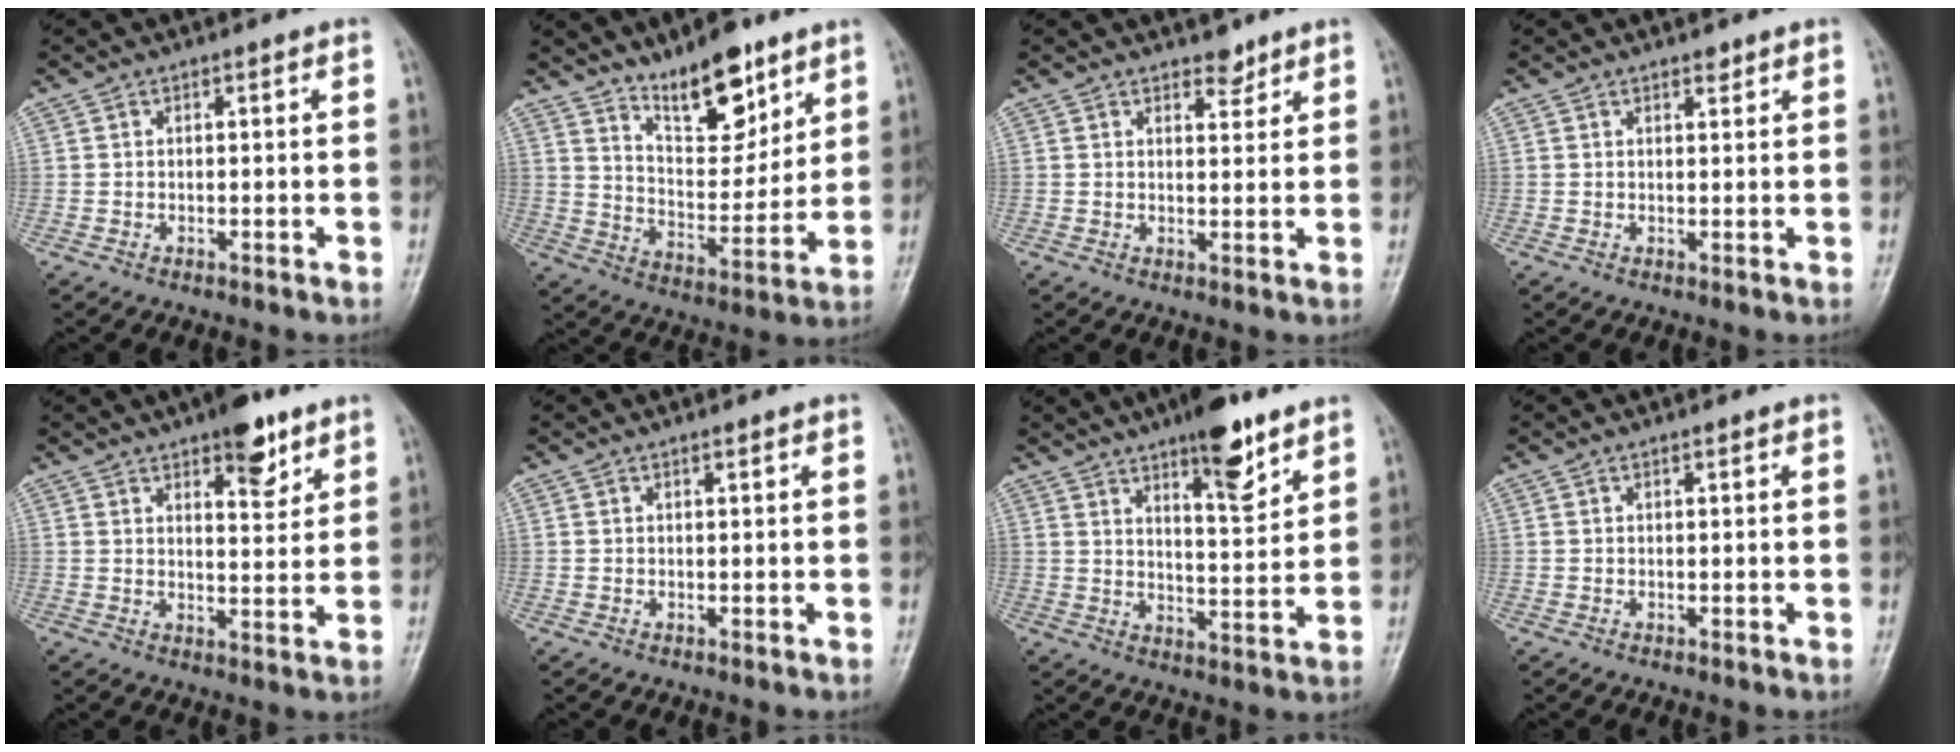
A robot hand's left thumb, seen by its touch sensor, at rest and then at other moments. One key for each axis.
{"total": 13.4, "fx": 9.4, "fy": 5.4, "fz": 7.9, "tx": -0.091, "ty": -0.071, "tz": 0.168}
{"total": 2.8, "fx": 2.3, "fy": 1.3, "fz": 1.0, "tx": 0.001, "ty": -0.016, "tz": 0.033}
{"total": 1.4, "fx": 1.1, "fy": 0.5, "fz": 0.6, "tx": -0.004, "ty": -0.008, "tz": 0.016}
{"total": 8.2, "fx": 5.3, "fy": 3.1, "fz": 5.5, "tx": -0.056, "ty": -0.030, "tz": 0.074}
{"total": 0.7, "fx": 0.6, "fy": 0.1, "fz": 0.4, "tx": -0.007, "ty": -0.004, "tz": 0.010}
{"total": 11.4, "fx": 7.5, "fy": 3.1, "fz": 8.0, "tx": -0.100, "ty": -0.047, "tz": 0.116}
{"total": 0.5, "fx": 0.4, "fy": 0.0, "fz": 0.3, "tx": -0.006, "ty": -0.002, "tz": 0.008}